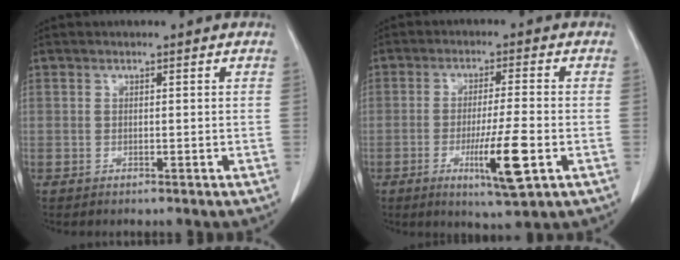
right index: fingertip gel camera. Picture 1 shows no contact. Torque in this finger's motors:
{"motor_torque": [2.13, 0.00, 0.95, 0.21]}